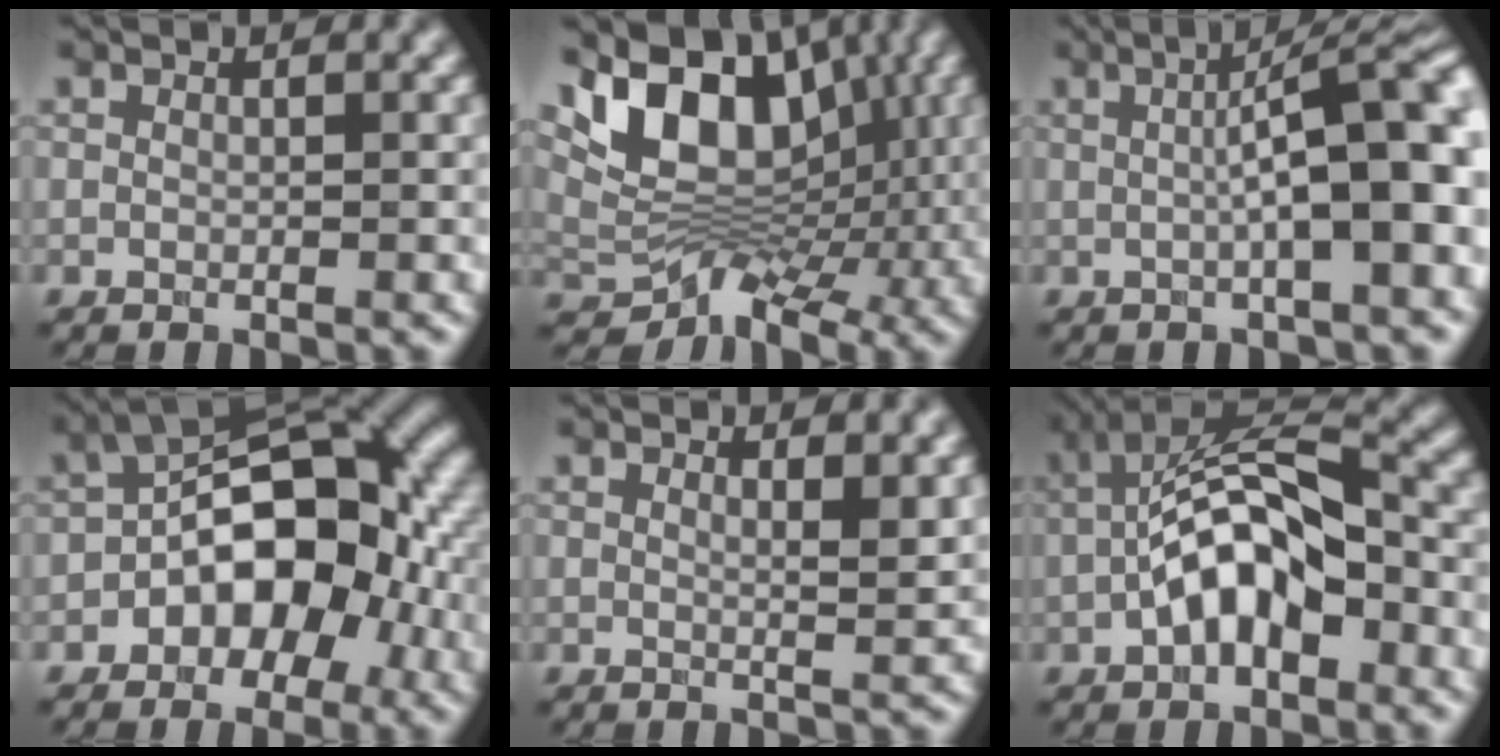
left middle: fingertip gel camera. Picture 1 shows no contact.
{"total": 8.4, "force": [2.1, 6.1, 5.4], "torque": [-0.072, -0.008, 0.040]}
{"total": 7.9, "force": [0.1, 1.6, 7.7], "torque": [-0.094, 0.018, 0.001]}
{"total": 10.1, "force": [-2.0, 6.2, 7.8], "torque": [-0.085, 0.026, -0.039]}
{"total": 2.8, "force": [1.4, 0.9, 2.3], "torque": [-0.018, 0.002, 0.022]}
{"total": 8.8, "force": [-1.9, 4.2, 7.5], "torque": [-0.140, 0.021, -0.034]}